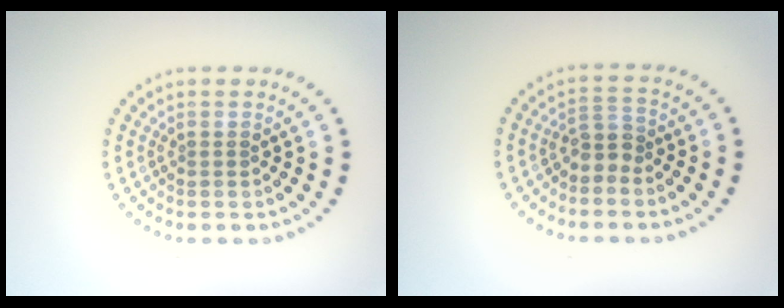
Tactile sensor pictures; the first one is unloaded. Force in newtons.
{"total": 2.1, "press": 1.7, "slide": 1.3}